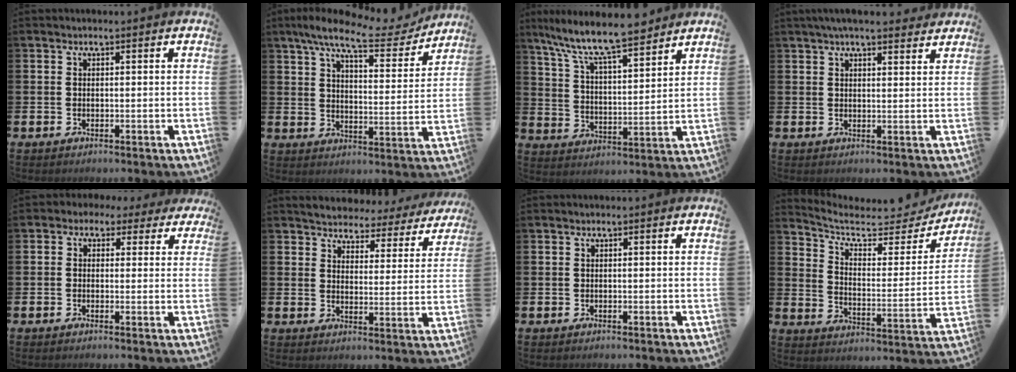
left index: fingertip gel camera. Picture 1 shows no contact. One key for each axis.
{"total": 9.8, "fx": 8.4, "fy": 2.0, "fz": 4.6, "tx": -0.096, "ty": -0.042, "tz": 0.142}
{"total": 9.6, "fx": 8.7, "fy": 1.2, "fz": 4.0, "tx": -0.109, "ty": -0.052, "tz": 0.151}
{"total": 4.1, "fx": 3.7, "fy": 0.6, "fz": 1.4, "tx": -0.031, "ty": -0.011, "tz": 0.067}
{"total": 1.7, "fx": 0.4, "fy": 1.6, "fz": 0.3, "tx": -0.014, "ty": 0.003, "tz": 0.000}
{"total": 3.9, "fx": 3.8, "fy": 0.9, "fz": -0.1, "tx": -0.020, "ty": -0.035, "tz": 0.060}
{"total": 0.0}
{"total": 6.7, "fx": 5.7, "fy": 2.5, "fz": 2.4, "tx": -0.064, "ty": -0.046, "tz": 0.088}